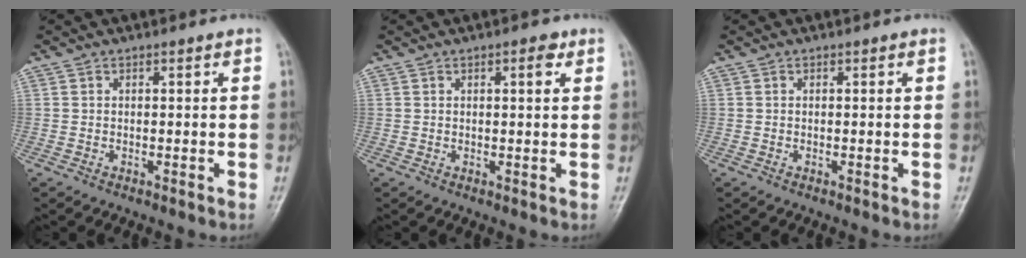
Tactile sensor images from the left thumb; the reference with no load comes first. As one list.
[{"total": 2.3, "force": [1.1, 0.8, 1.8], "torque": [-0.023, -0.001, 0.012]}, {"total": 0.0}]